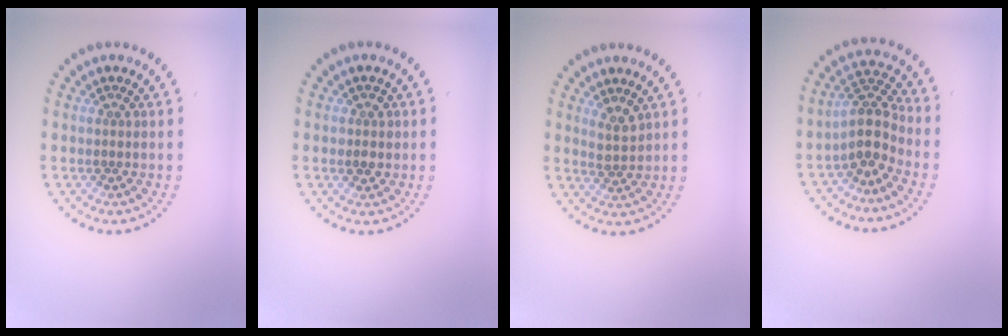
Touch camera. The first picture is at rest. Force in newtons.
{"total": 1.4, "press": 1.3, "slide": 0.2}
{"total": 1.3, "press": 1.1, "slide": 0.7}
{"total": 3.7, "press": 2.8, "slide": 2.3}